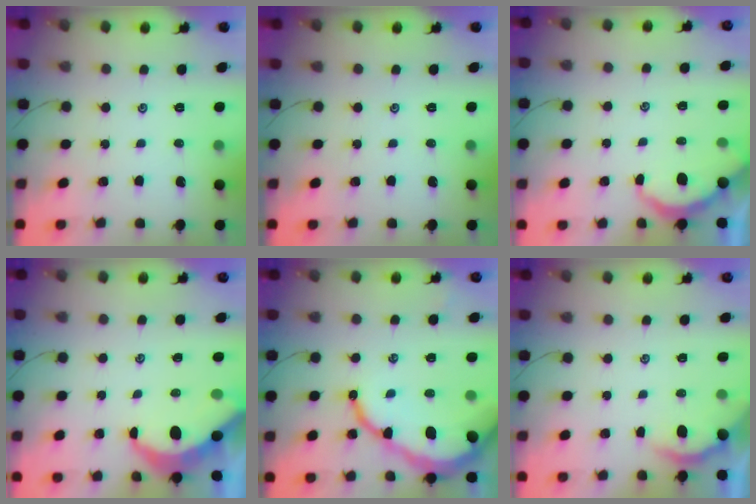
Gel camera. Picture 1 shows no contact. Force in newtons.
{"total": 0.0}
{"total": 2.9, "press": 2.9, "slide": 0.3}
{"total": 5.9, "press": 5.9, "slide": 0.1}
{"total": 15.5, "press": 15.3, "slide": 1.8}
{"total": 1.8, "press": 1.7, "slide": 0.3}